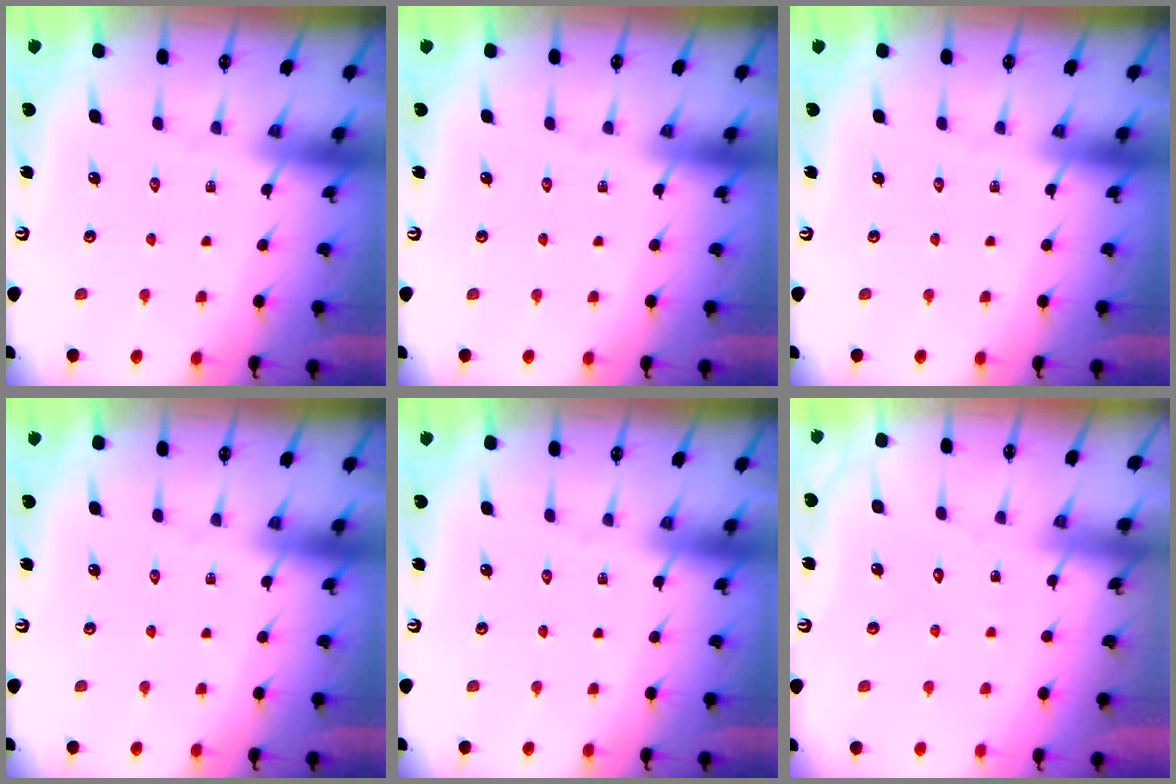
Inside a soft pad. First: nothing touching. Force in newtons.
{"total": 0.0}
{"total": 0.0}
{"total": 0.0}
{"total": 0.0}
{"total": 3.1, "press": 3.1, "slide": 0.3}